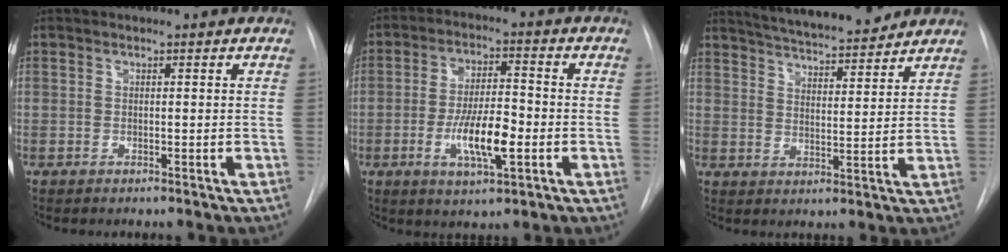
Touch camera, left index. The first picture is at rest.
{"total": 9.3, "force": [-3.0, 2.3, 8.5], "torque": [-0.159, -0.005, -0.048]}
{"total": 14.1, "force": [12.7, 1.9, 5.8], "torque": [-0.094, 0.004, 0.192]}